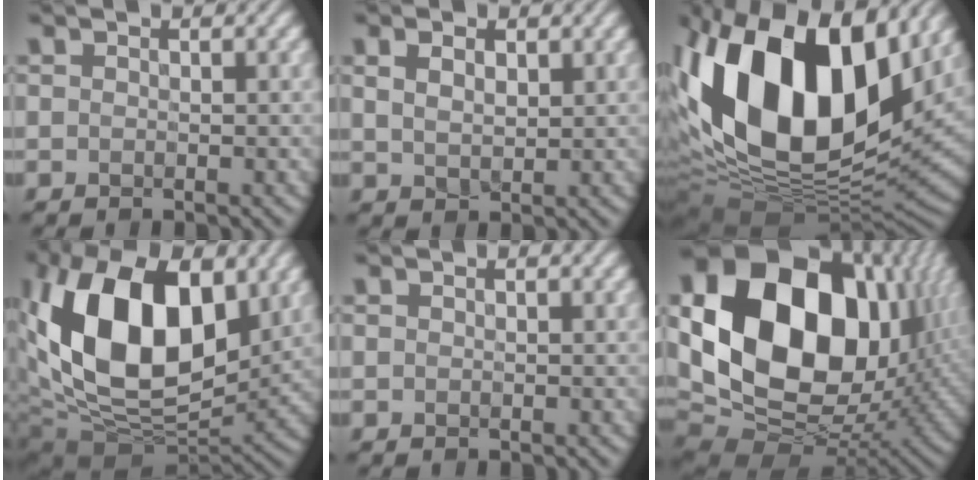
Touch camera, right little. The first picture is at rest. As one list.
[{"total": 2.4, "force": [0.9, 1.3, 1.7], "torque": [-0.038, -0.002, 0.022]}, {"total": 19.0, "force": [5.5, 11.3, 14.3], "torque": [-0.285, 0.016, 0.089]}, {"total": 15.3, "force": [3.5, 9.2, 11.7], "torque": [-0.207, 0.006, 0.060]}, {"total": 0.0}, {"total": 21.4, "force": [4.5, 14.7, 14.8], "torque": [-0.313, 0.013, 0.084]}]